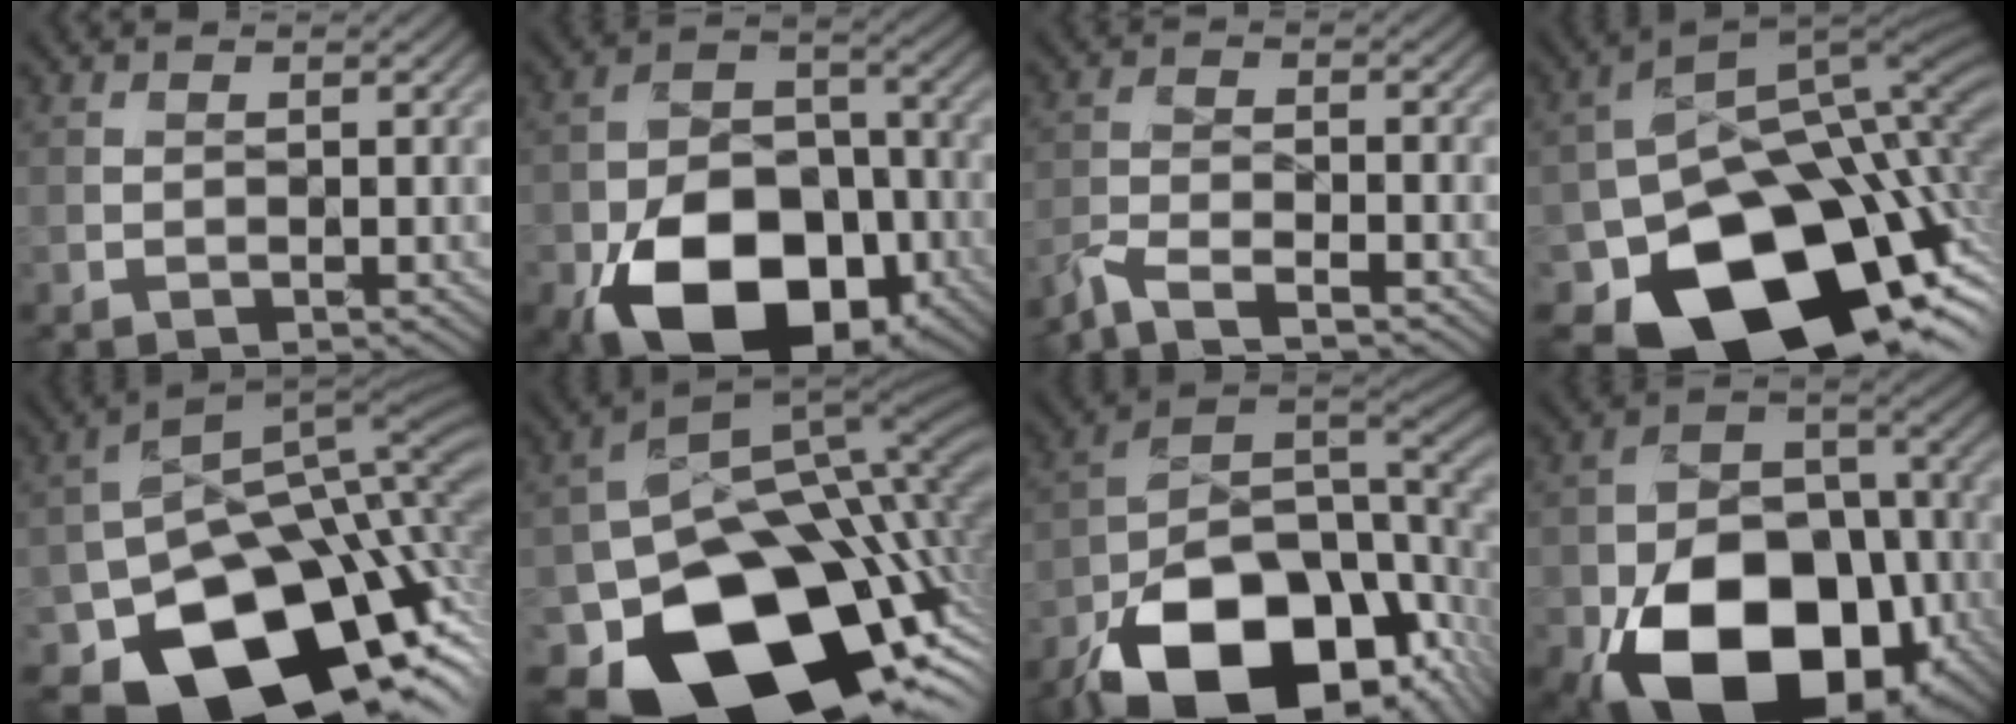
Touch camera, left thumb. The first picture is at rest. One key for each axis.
{"total": 16.8, "fx": -7.6, "fy": 10.6, "fz": 10.6, "tx": -0.180, "ty": -0.043, "tz": -0.130}
{"total": 4.7, "fx": -4.1, "fy": 0.7, "fz": 2.1, "tx": -0.049, "ty": -0.007, "tz": -0.086}
{"total": 18.1, "fx": -7.9, "fy": 11.7, "fz": 11.3, "tx": -0.173, "ty": -0.043, "tz": -0.113}
{"total": 16.7, "fx": -8.4, "fy": 10.2, "fz": 10.3, "tx": -0.151, "ty": -0.038, "tz": -0.132}
{"total": 20.3, "fx": -8.4, "fy": 13.4, "fz": 12.6, "tx": -0.211, "ty": -0.059, "tz": -0.115}
{"total": 19.3, "fx": -10.4, "fy": 9.6, "fz": 13.1, "tx": -0.233, "ty": -0.040, "tz": -0.159}
{"total": 19.3, "fx": -8.6, "fy": 12.6, "fz": 11.8, "tx": -0.198, "ty": -0.050, "tz": -0.132}